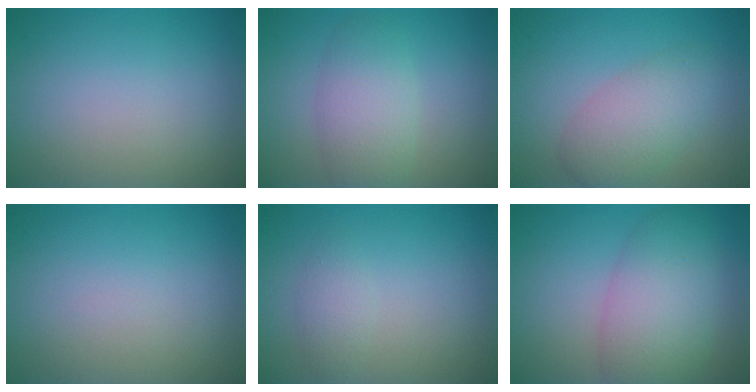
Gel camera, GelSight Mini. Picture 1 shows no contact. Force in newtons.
{"total": 4.1, "press": 4.1, "slide": 0.2}
{"total": 4.2, "press": 4.2, "slide": 0.2}
{"total": 0.0}
{"total": 1.5, "press": 1.5, "slide": 0.1}
{"total": 6.6, "press": 6.6, "slide": 0.2}